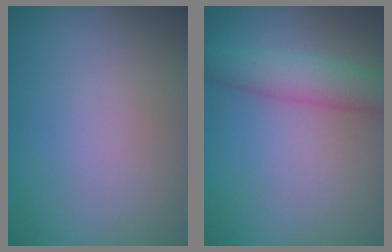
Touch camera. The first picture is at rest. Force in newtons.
{"total": 3.8, "press": 3.8, "slide": 0.1}